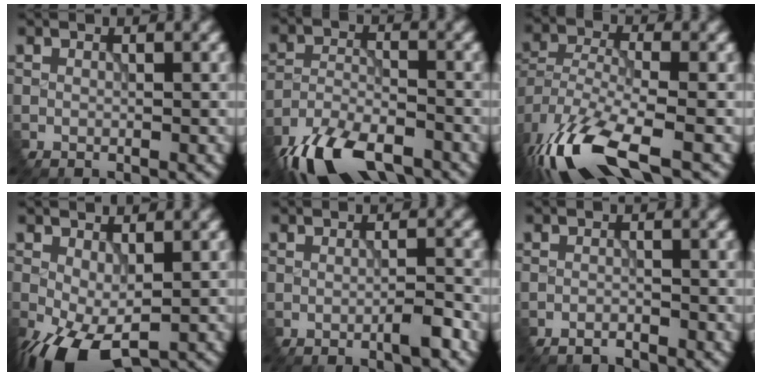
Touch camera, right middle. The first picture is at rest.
{"total": 10.4, "force": [-8.2, 3.9, 5.1], "torque": [-0.099, -0.028, -0.146]}
{"total": 11.4, "force": [-7.6, 4.0, 7.5], "torque": [-0.174, -0.033, -0.138]}
{"total": 7.0, "force": [-3.1, 3.5, 5.2], "torque": [-0.117, -0.024, -0.042]}
{"total": 1.9, "force": [-1.2, 0.0, 1.4], "torque": [-0.020, -0.003, -0.023]}
{"total": 1.6, "force": [-1.6, 0.0, -0.2], "torque": [0.007, -0.002, -0.031]}